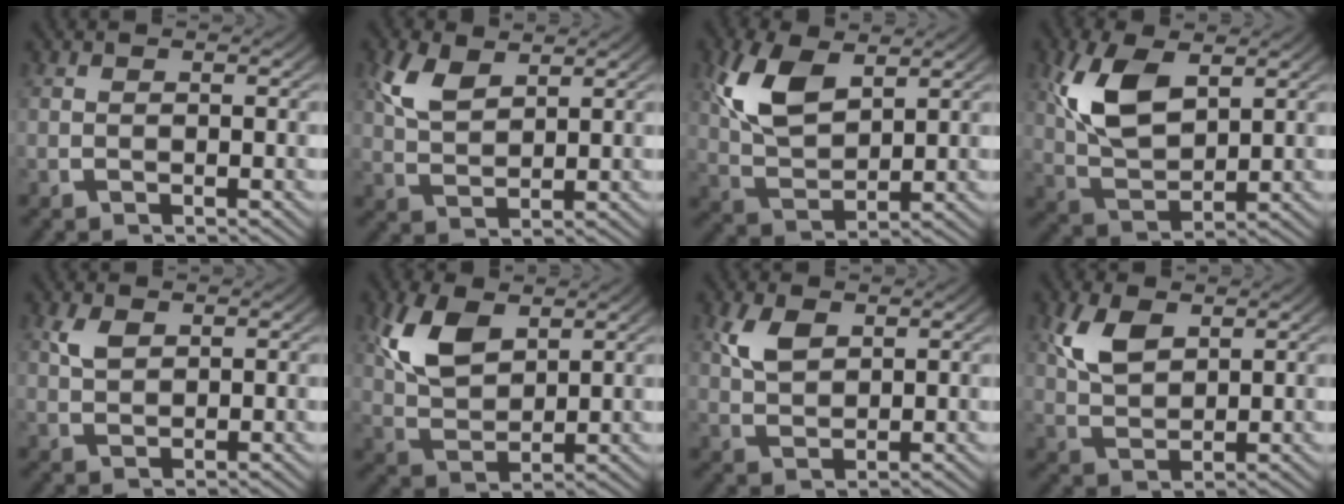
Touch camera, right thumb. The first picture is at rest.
{"total": 4.3, "force": [2.4, 2.2, 2.7], "torque": [-0.058, -0.005, 0.057]}
{"total": 7.5, "force": [2.3, 4.6, 5.5], "torque": [-0.130, -0.017, 0.056]}
{"total": 7.6, "force": [1.8, 4.5, 5.9], "torque": [-0.140, -0.017, 0.046]}
{"total": 1.9, "force": [1.1, 1.0, 1.2], "torque": [-0.023, 0.002, 0.028]}
{"total": 7.0, "force": [2.4, 4.4, 4.9], "torque": [-0.114, -0.018, 0.057]}
{"total": 3.1, "force": [1.7, 1.6, 2.1], "torque": [-0.042, -0.001, 0.041]}
{"total": 4.6, "force": [2.1, 2.6, 3.1], "torque": [-0.066, -0.008, 0.050]}